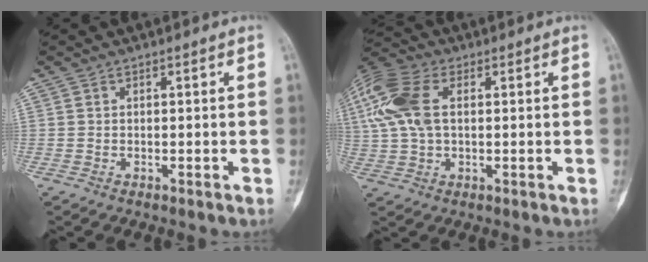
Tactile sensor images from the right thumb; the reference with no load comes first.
{"total": 14.1, "force": [3.2, 8.4, 10.9], "torque": [-0.264, 0.018, 0.058]}